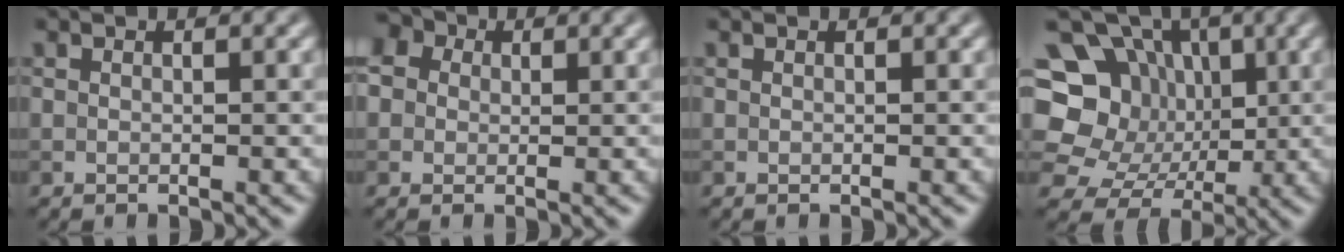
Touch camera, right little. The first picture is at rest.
{"total": 7.6, "force": [2.6, 6.1, 3.7], "torque": [-0.069, 0.033, 0.013]}
{"total": 0.0}
{"total": 13.0, "force": [1.7, 11.5, 5.7], "torque": [-0.131, 0.041, 0.011]}